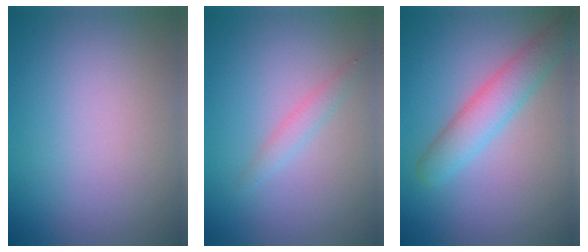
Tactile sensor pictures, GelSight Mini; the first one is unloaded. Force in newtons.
{"total": 1.4, "press": 1.4, "slide": 0.0}
{"total": 3.9, "press": 3.9, "slide": 0.2}